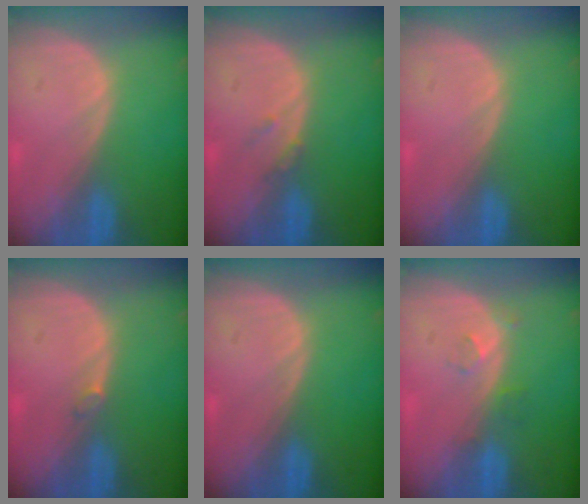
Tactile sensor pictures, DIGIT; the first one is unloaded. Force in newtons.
{"total": 1.2, "press": 1.2, "slide": 0.3}
{"total": 0.0}
{"total": 0.8, "press": 0.8, "slide": 0.2}
{"total": 0.0}
{"total": 2.7, "press": 2.3, "slide": 1.5}